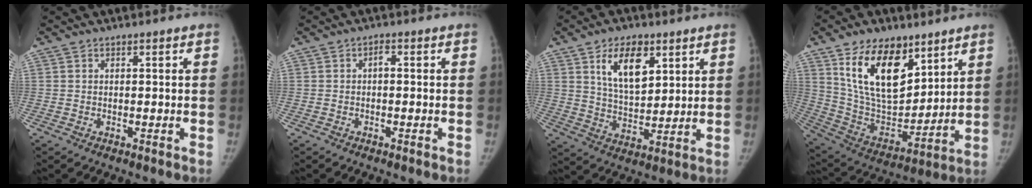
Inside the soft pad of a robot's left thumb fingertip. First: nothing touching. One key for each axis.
{"total": 1.3, "fx": -0.1, "fy": 0.7, "fz": 1.1, "tx": -0.013, "ty": 0.005, "tz": -0.006}
{"total": 11.2, "fx": 5.3, "fy": 5.9, "fz": 8.0, "tx": -0.113, "ty": -0.030, "tz": 0.098}
{"total": 19.9, "fx": 10.6, "fy": 10.7, "fz": 13.0, "tx": -0.182, "ty": -0.058, "tz": 0.207}